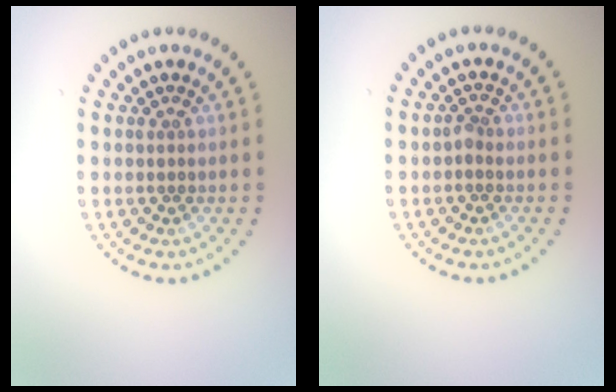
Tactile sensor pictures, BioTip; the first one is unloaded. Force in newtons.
{"total": 0.7, "press": 0.5, "slide": 0.4}